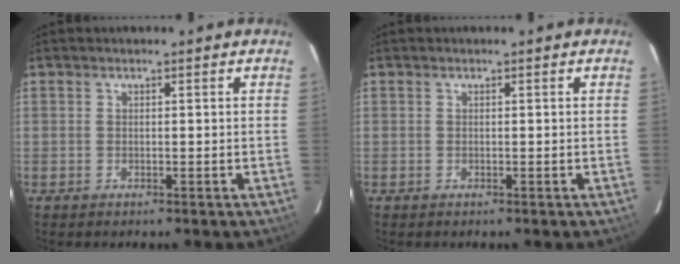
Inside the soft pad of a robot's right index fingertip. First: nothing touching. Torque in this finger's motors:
{"motor_torque": [0.00, 0.00, 0.00, 0.01]}